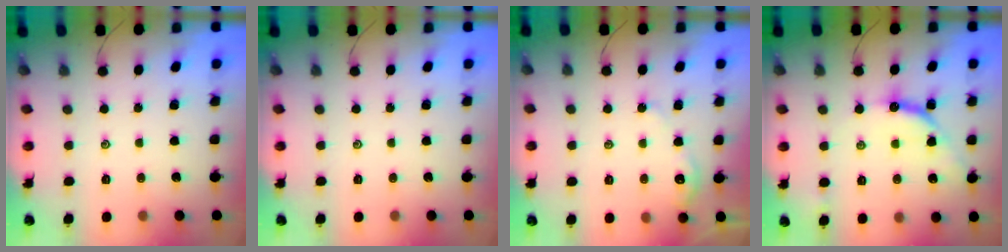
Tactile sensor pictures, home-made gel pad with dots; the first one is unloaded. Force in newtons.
{"total": 0.0}
{"total": 3.3, "press": 3.2, "slide": 0.3}
{"total": 9.7, "press": 9.7, "slide": 0.6}